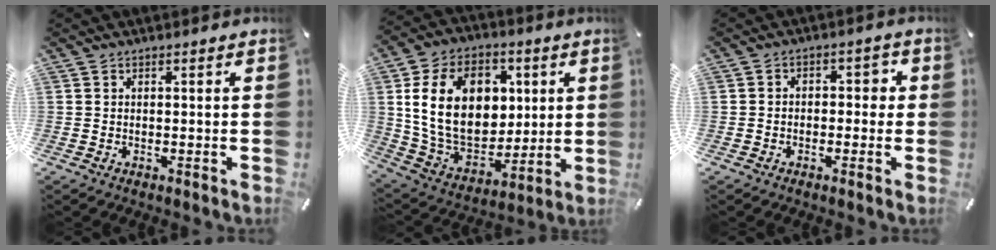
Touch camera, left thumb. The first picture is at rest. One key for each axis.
{"total": 21.2, "fx": 4.6, "fy": 15.6, "fz": 13.5, "tx": -0.247, "ty": -0.010, "tz": 0.086}
{"total": 3.5, "fx": -1.7, "fy": 2.5, "fz": 1.7, "tx": -0.024, "ty": 0.015, "tz": -0.038}